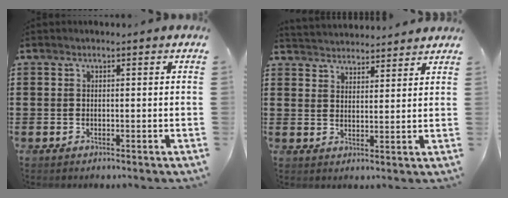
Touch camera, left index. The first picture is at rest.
{"total": 3.1, "force": [3.0, -0.1, -0.6], "torque": [0.000, -0.014, 0.055]}